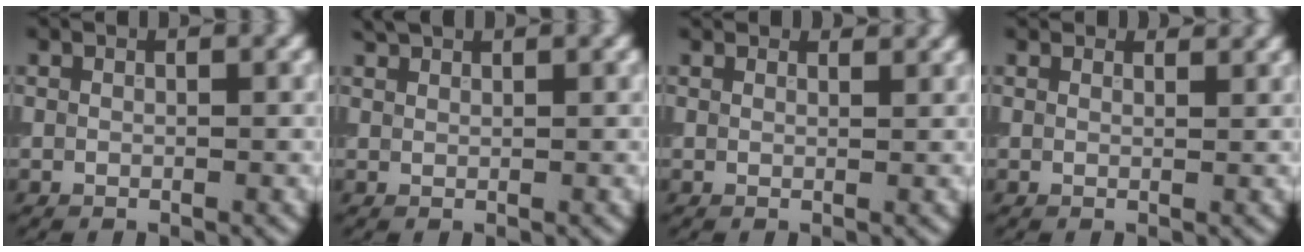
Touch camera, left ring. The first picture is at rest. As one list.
[{"total": 1.4, "force": [1.4, 0.1, 0.2], "torque": [-0.006, 0.002, 0.026]}, {"total": 2.9, "force": [2.7, 0.7, 0.7], "torque": [-0.015, -0.002, 0.032]}, {"total": 2.7, "force": [2.5, 0.7, 0.6], "torque": [-0.014, -0.001, 0.029]}]